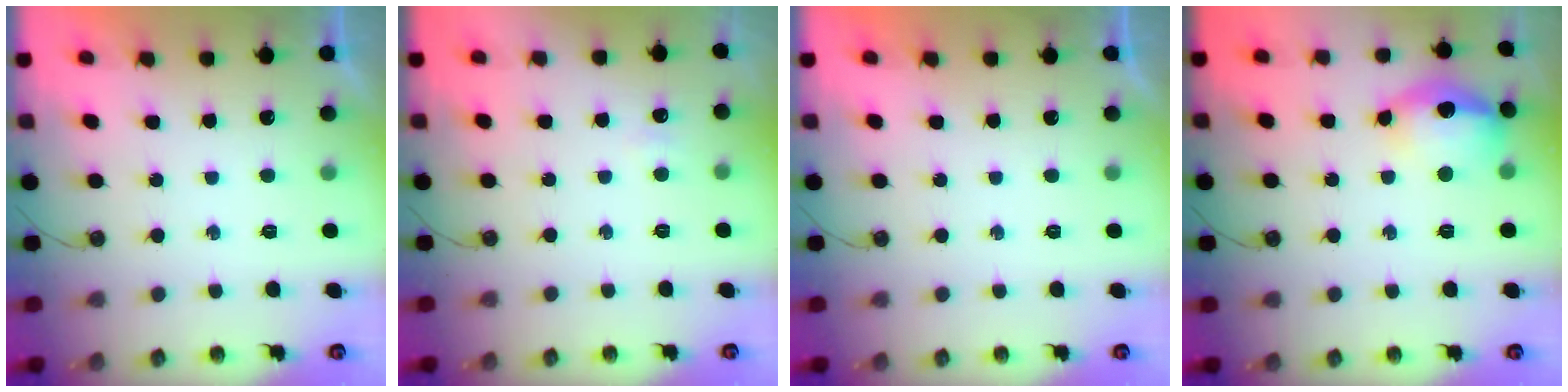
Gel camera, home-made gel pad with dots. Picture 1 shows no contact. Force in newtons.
{"total": 2.9, "press": 2.5, "slide": 1.6}
{"total": 0.0}
{"total": 14.2, "press": 14.1, "slide": 1.7}